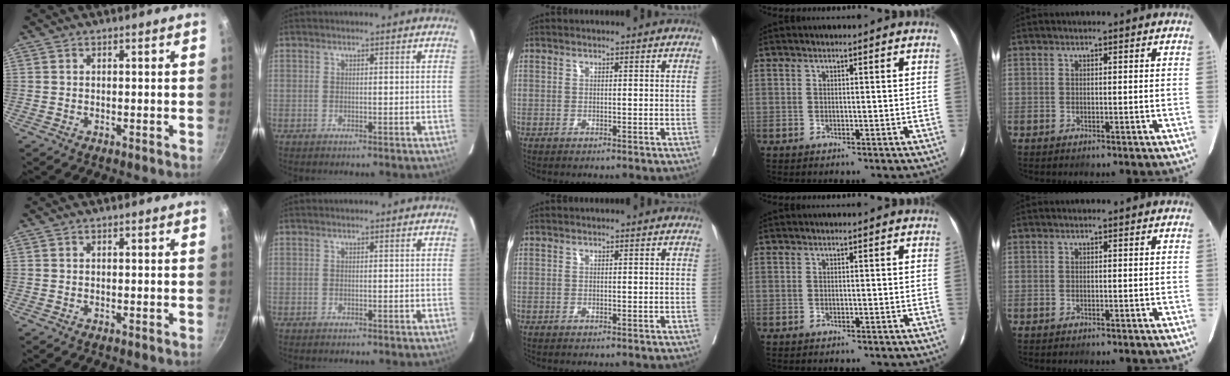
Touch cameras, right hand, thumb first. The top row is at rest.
{}